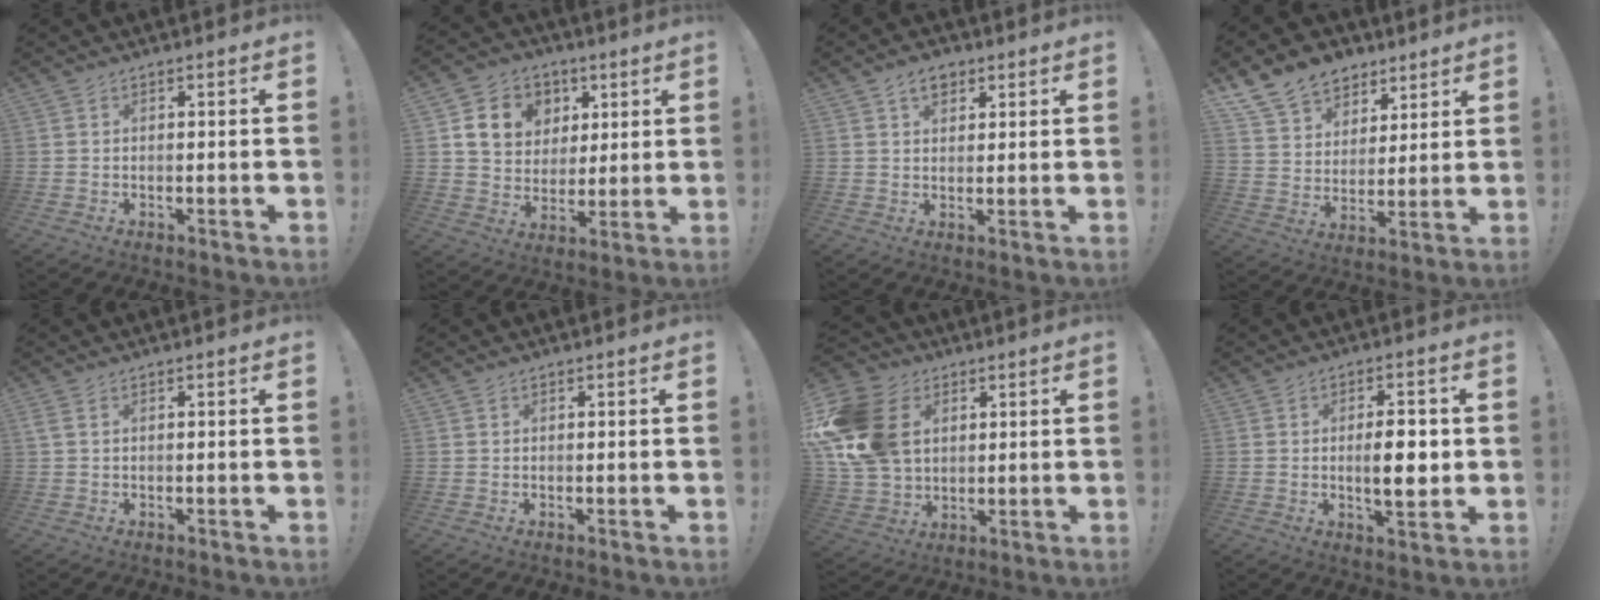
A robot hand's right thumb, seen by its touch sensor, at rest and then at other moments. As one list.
[{"total": 12.8, "force": [4.6, 10.8, 5.0], "torque": [-0.073, -0.013, 0.098]}, {"total": 5.4, "force": [3.1, 3.6, 2.7], "torque": [-0.037, -0.004, 0.055]}, {"total": 13.5, "force": [9.1, 9.3, 3.8], "torque": [-0.063, -0.058, 0.178]}, {"total": 1.3, "force": [0.6, 0.4, 1.1], "torque": [-0.023, 0.002, 0.012]}, {"total": 0.0}, {"total": 20.4, "force": [4.8, 15.8, 12.1], "torque": [-0.228, -0.012, 0.098]}, {"total": 8.2, "force": [-0.2, 2.8, 7.7], "torque": [-0.109, -0.006, -0.011]}]